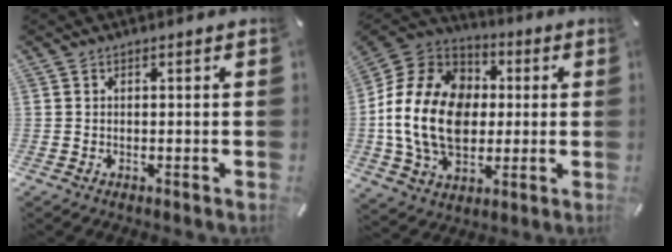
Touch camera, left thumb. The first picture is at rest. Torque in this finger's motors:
{"motor_torque": [1.82, 3.18, 1.15, -0.25, 0.38]}